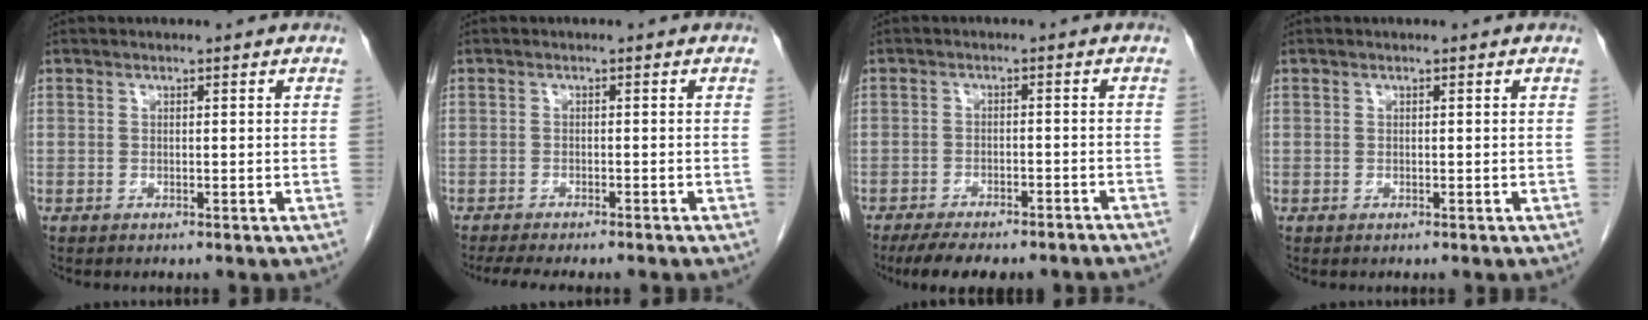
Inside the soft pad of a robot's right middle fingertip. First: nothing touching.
{"total": 7.2, "force": [-6.1, 0.8, 3.7], "torque": [-0.048, -0.010, -0.088]}
{"total": 10.8, "force": [-9.1, 2.2, 5.3], "torque": [-0.070, -0.002, -0.125]}
{"total": 0.0}